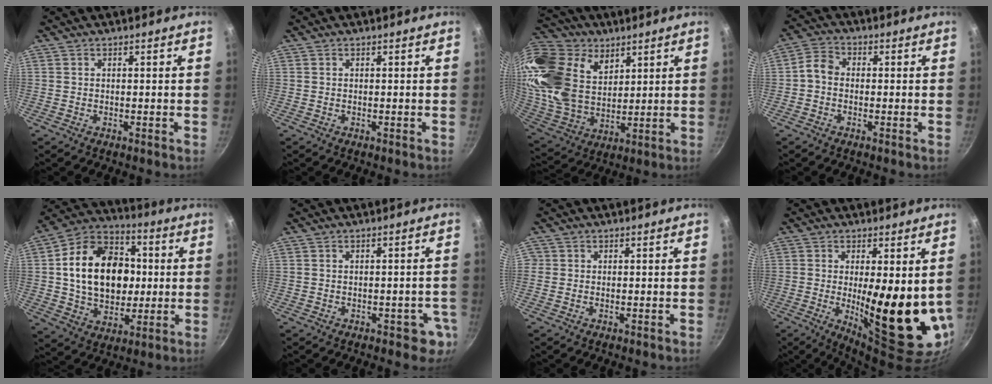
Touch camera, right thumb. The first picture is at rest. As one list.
[{"total": 0.0}, {"total": 25.9, "force": [12.4, 17.5, 14.4], "torque": [-0.302, -0.023, 0.242]}, {"total": 3.9, "force": [-0.8, 3.1, 2.3], "torque": [-0.043, 0.020, -0.030]}, {"total": 21.4, "force": [1.6, 15.7, 14.4], "torque": [-0.206, 0.026, 0.024]}, {"total": 4.3, "force": [-1.6, 2.7, 2.9], "torque": [-0.010, 0.014, -0.009]}, {"total": 0.7, "force": [-0.1, 0.7, 0.0], "torque": [0.003, 0.001, -0.005]}, {"total": 16.0, "force": [-0.1, 4.6, 15.3], "torque": [-0.202, -0.035, 0.012]}]